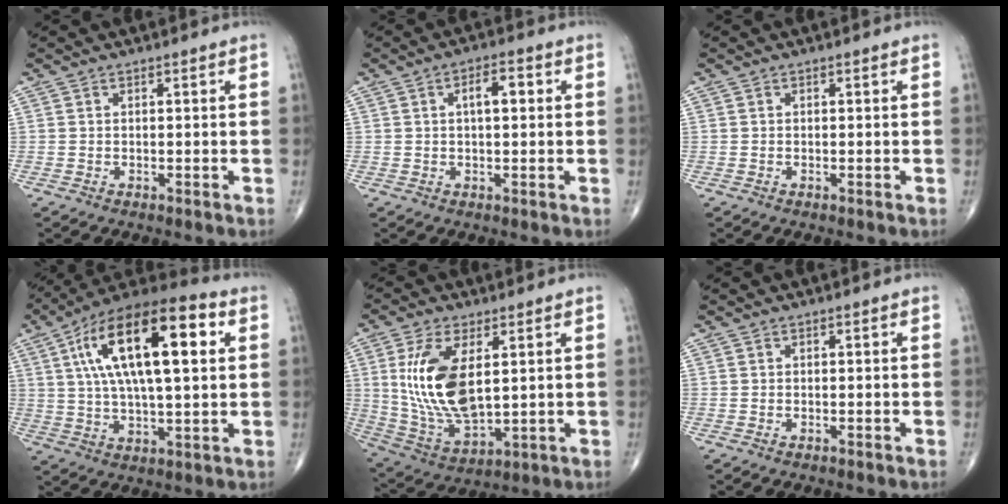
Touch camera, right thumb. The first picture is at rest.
{"total": 4.4, "force": [0.8, 1.9, 3.9], "torque": [-0.055, 0.010, 0.011]}
{"total": 0.0}
{"total": 23.1, "force": [6.4, 8.8, 20.5], "torque": [-0.352, 0.017, 0.099]}
{"total": 16.2, "force": [3.3, 7.9, 13.8], "torque": [-0.270, -0.020, 0.077]}
{"total": 0.0}